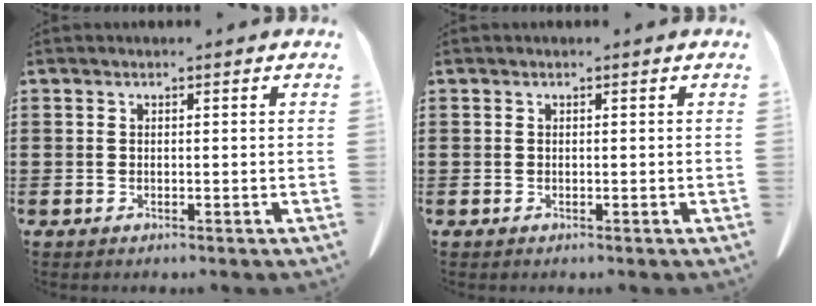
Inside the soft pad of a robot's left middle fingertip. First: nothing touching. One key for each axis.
{"total": 0.0}